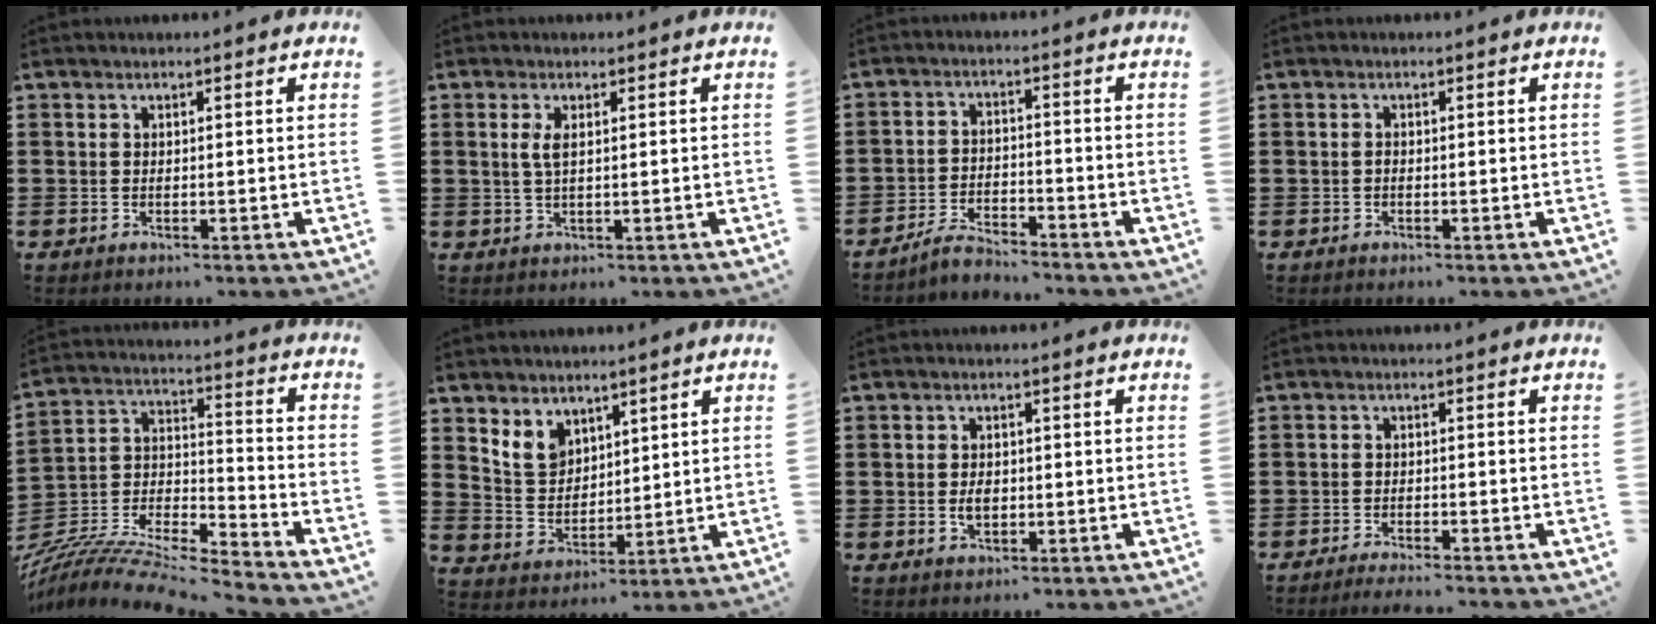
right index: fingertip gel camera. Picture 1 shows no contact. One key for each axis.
{"total": 2.3, "fx": 0.5, "fy": 0.7, "fz": 2.1, "tx": -0.044, "ty": 0.004, "tz": 0.008}
{"total": 3.5, "fx": -3.4, "fy": 0.3, "fz": 0.6, "tx": -0.021, "ty": 0.009, "tz": -0.073}
{"total": 0.6, "fx": -0.3, "fy": 0.3, "fz": 0.4, "tx": -0.012, "ty": -0.003, "tz": -0.005}
{"total": 8.3, "fx": -8.0, "fy": 0.9, "fz": 2.4, "tx": -0.056, "ty": -0.001, "tz": -0.165}
{"total": 5.3, "fx": 3.6, "fy": 3.7, "fz": 1.3, "tx": -0.047, "ty": 0.005, "tz": 0.068}
{"total": 2.3, "fx": -0.3, "fy": 1.4, "fz": 1.8, "tx": -0.035, "ty": 0.003, "tz": -0.005}
{"total": 2.0, "fx": -1.9, "fy": -0.2, "fz": 0.4, "tx": -0.008, "ty": 0.001, "tz": -0.039}